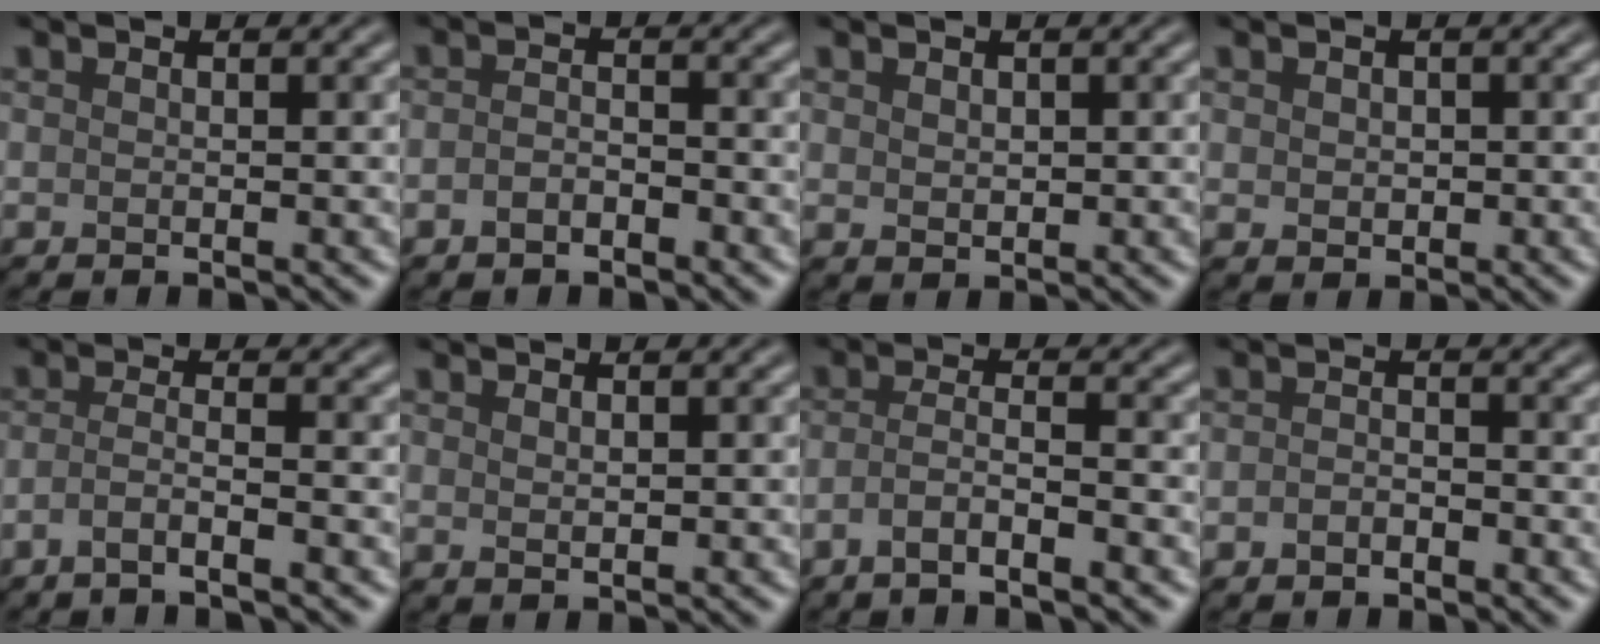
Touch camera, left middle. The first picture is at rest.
{"total": 1.7, "force": [-1.0, 0.9, 1.1], "torque": [-0.022, 0.002, -0.023]}
{"total": 1.1, "force": [0.5, 0.8, 0.6], "torque": [-0.011, -0.003, 0.013]}
{"total": 1.2, "force": [0.2, 1.0, 0.6], "torque": [-0.010, -0.002, 0.005]}
{"total": 2.6, "force": [-1.6, 0.5, 2.0], "torque": [-0.031, -0.001, -0.046]}
{"total": 0.8, "force": [0.4, 0.4, 0.6], "torque": [-0.014, -0.002, 0.011]}
{"total": 3.3, "force": [-1.9, 0.6, 2.6], "torque": [-0.046, 0.003, -0.049]}
{"total": 1.4, "force": [-0.8, 0.7, 0.9], "torque": [-0.018, 0.000, -0.018]}